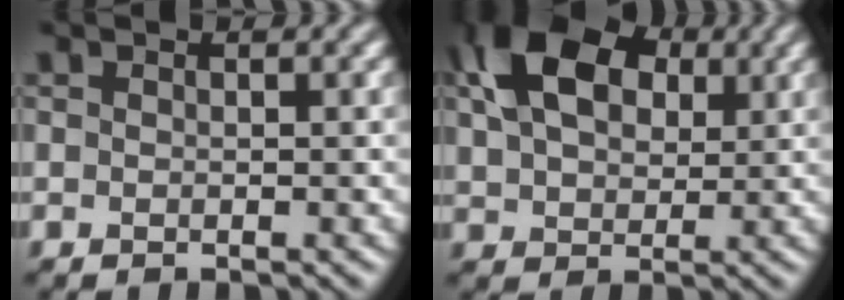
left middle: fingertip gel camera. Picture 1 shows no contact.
{"total": 11.2, "force": [4.3, 7.2, 7.4], "torque": [-0.153, 0.031, 0.070]}